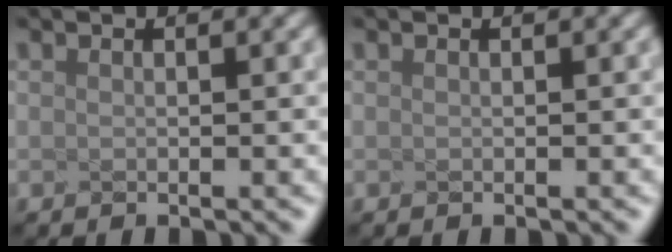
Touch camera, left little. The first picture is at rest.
{"total": 0.0}